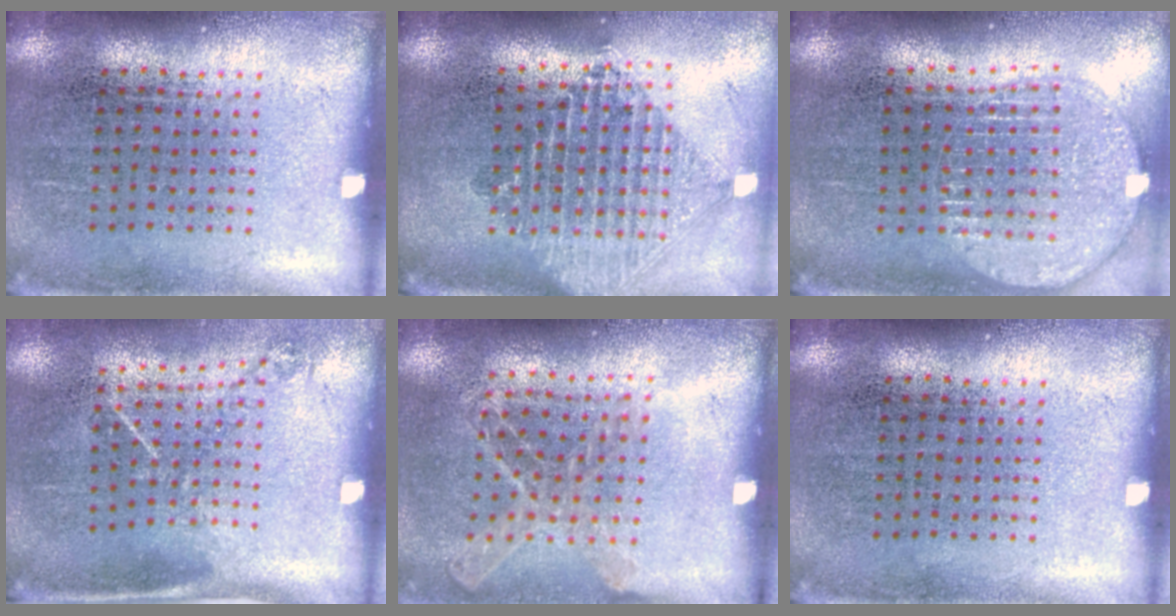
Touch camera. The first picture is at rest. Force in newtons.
{"total": 2.2, "press": 1.7, "slide": 1.4}
{"total": 1.7, "press": 1.5, "slide": 0.9}
{"total": 1.2, "press": 0.9, "slide": 0.8}
{"total": 1.1, "press": 1.1, "slide": 0.3}
{"total": 0.0}